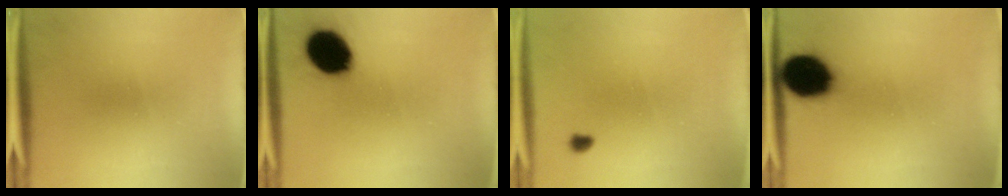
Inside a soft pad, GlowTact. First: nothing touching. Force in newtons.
{"total": 13.0}
{"total": 0.9}
{"total": 13.7}